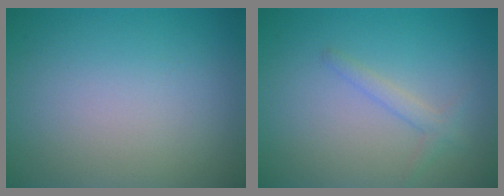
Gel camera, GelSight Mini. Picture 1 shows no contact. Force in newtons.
{"total": 1.4, "press": 1.4, "slide": 0.1}